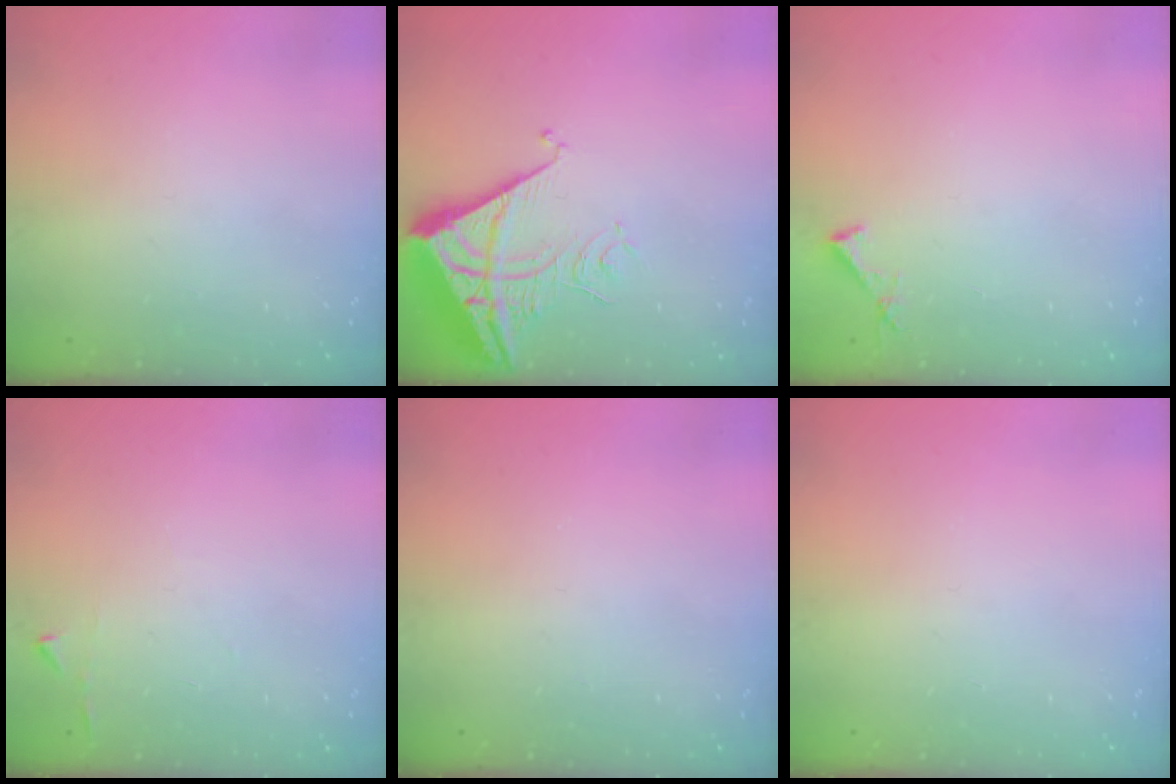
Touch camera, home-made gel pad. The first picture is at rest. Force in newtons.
{"total": 9.1, "press": 9.1, "slide": 1.0}
{"total": 3.6, "press": 3.6, "slide": 0.3}
{"total": 2.9, "press": 2.9, "slide": 0.3}
{"total": 0.0}
{"total": 0.0}